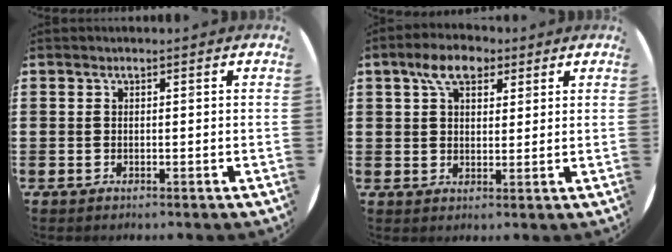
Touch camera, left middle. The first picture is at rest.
{"total": 6.1, "force": [3.9, 3.4, 3.3], "torque": [-0.061, 0.007, 0.068]}